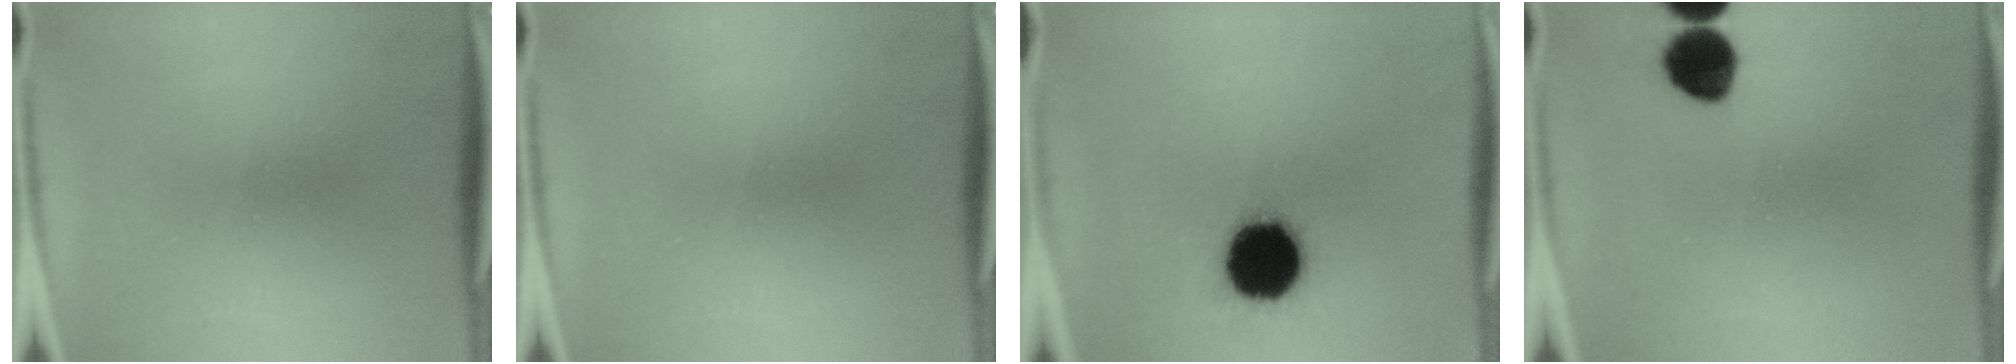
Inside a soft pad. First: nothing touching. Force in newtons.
{"total": 0.0}
{"total": 18.4}
{"total": 8.6}